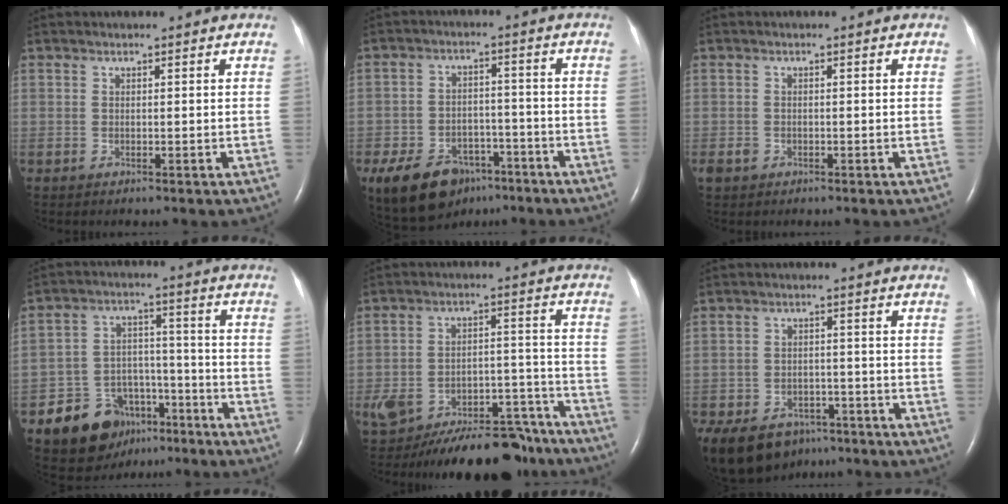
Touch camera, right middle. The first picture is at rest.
{"total": 14.2, "force": [-9.2, 8.5, 6.8], "torque": [-0.137, 0.002, -0.142]}
{"total": 1.2, "force": [-0.6, 1.0, 0.4], "torque": [-0.013, 0.002, -0.008]}
{"total": 12.0, "force": [-7.6, 8.0, 4.6], "torque": [-0.074, 0.034, -0.114]}
{"total": 20.5, "force": [-17.1, 7.7, 8.4], "torque": [-0.138, 0.019, -0.243]}
{"total": 14.3, "force": [-9.6, 8.9, 5.7], "torque": [-0.141, -0.005, -0.134]}